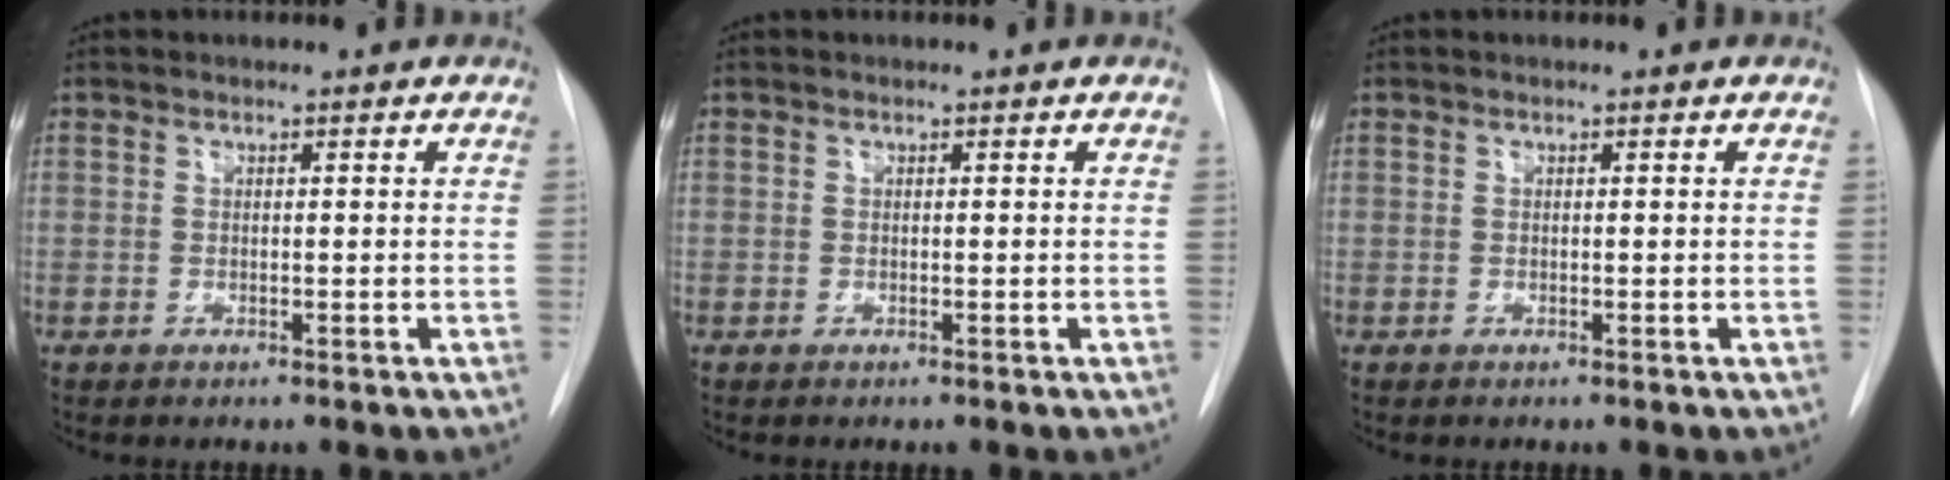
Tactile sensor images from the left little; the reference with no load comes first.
{"total": 0.0}
{"total": 0.0}